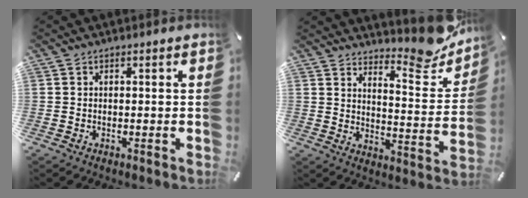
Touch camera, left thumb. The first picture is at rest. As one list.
[{"total": 11.6, "force": [10.7, 3.4, 3.1], "torque": [-0.020, -0.121, 0.183]}]